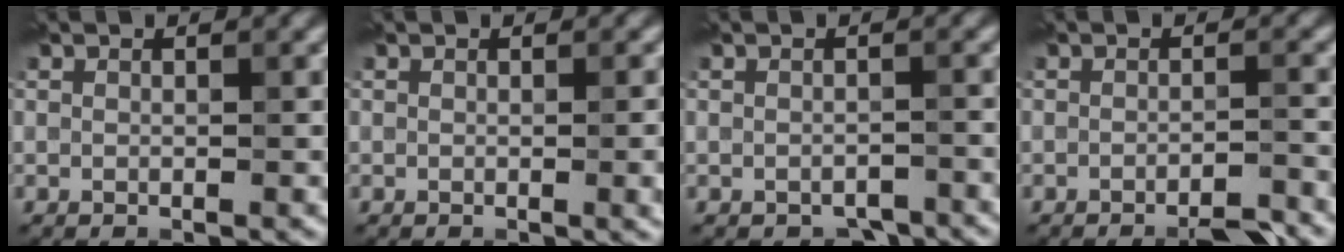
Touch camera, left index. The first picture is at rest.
{"total": 2.1, "force": [-0.2, 0.7, 2.0], "torque": [-0.019, -0.001, -0.003]}
{"total": 1.6, "force": [-1.3, 0.7, 0.5], "torque": [-0.005, 0.001, -0.015]}
{"total": 2.6, "force": [-1.9, 0.5, 1.7], "torque": [-0.016, 0.000, -0.036]}